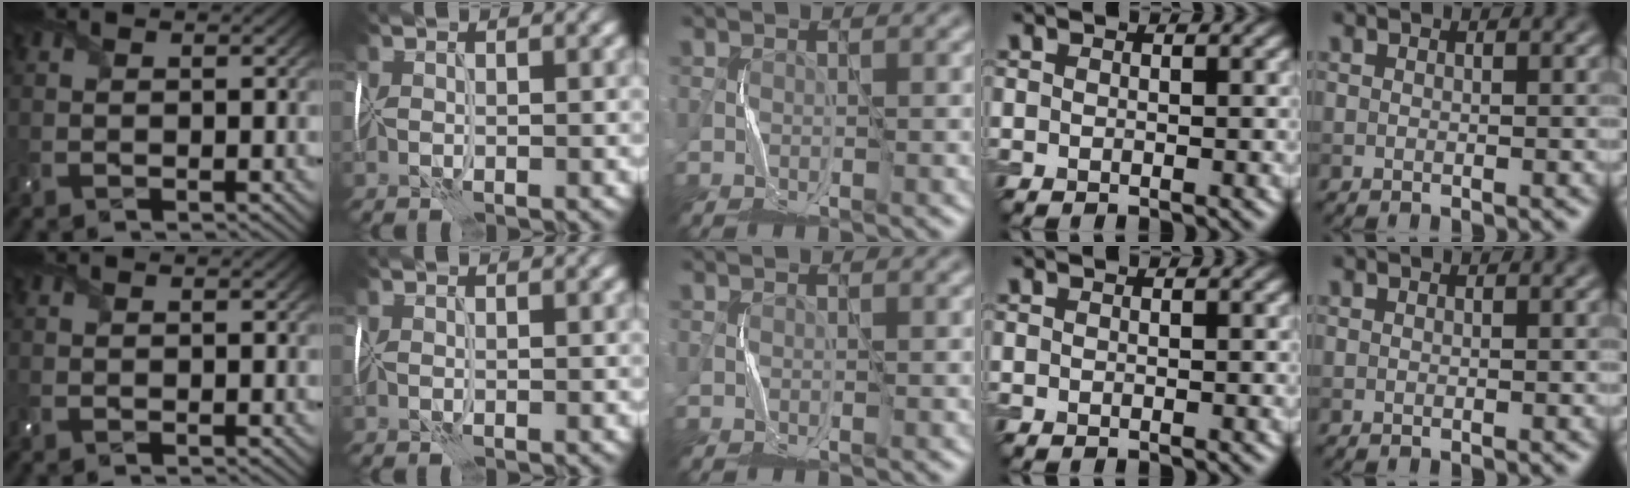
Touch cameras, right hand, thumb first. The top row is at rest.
{}